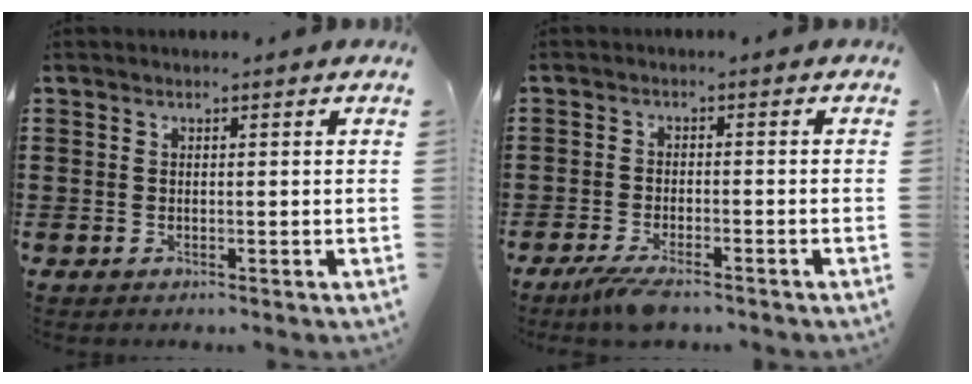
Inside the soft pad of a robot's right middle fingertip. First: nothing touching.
{"total": 3.6, "force": [-2.9, 0.5, 2.1], "torque": [-0.054, -0.009, -0.058]}